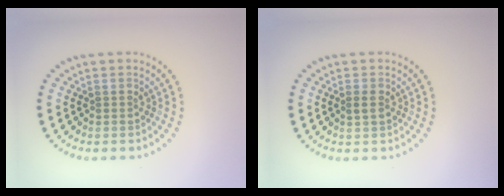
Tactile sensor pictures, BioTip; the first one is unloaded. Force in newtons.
{"total": 1.2, "press": 1.2, "slide": 0.1}